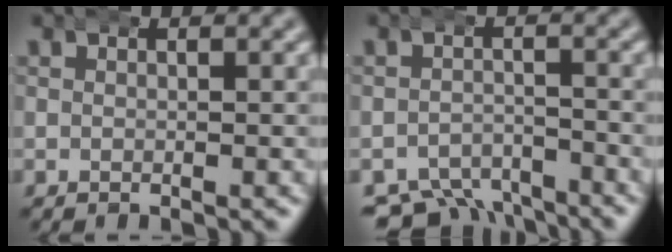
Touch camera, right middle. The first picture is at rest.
{"total": 7.0, "force": [-5.6, 3.6, 2.0], "torque": [-0.026, -0.031, -0.087]}